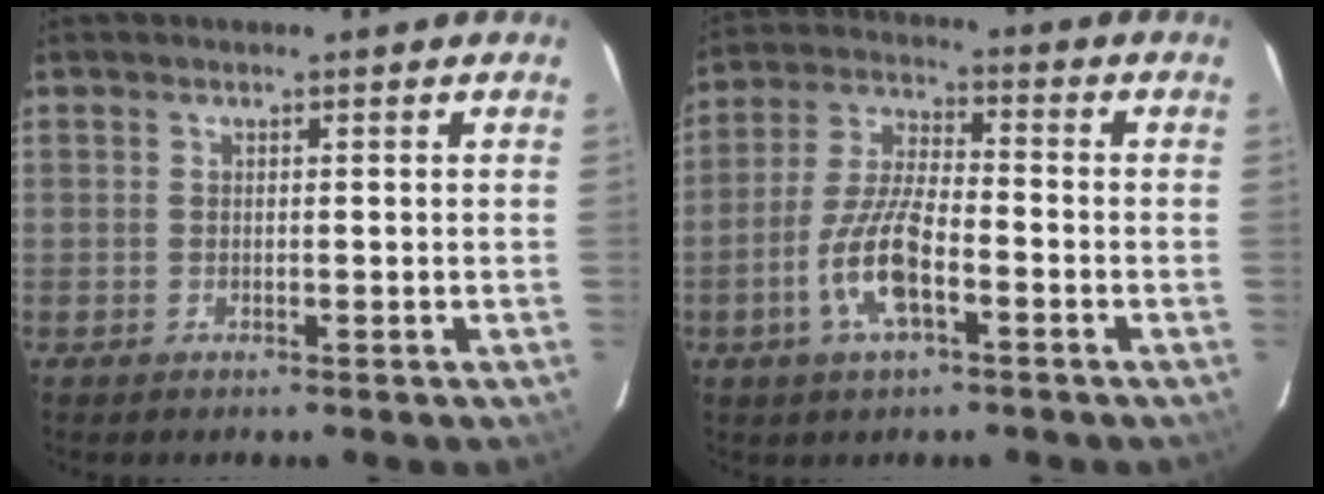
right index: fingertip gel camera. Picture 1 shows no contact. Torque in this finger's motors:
{"motor_torque": [1.73, -0.41, 0.70, 0.11]}